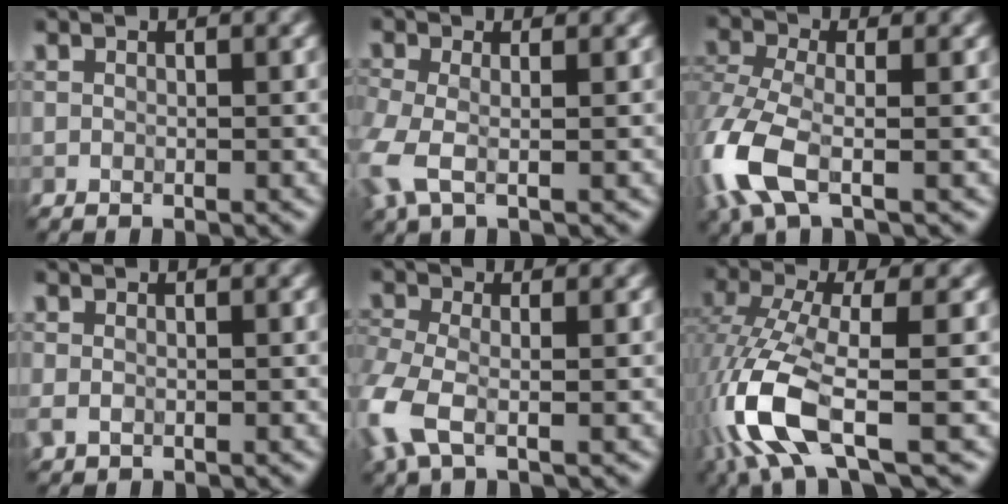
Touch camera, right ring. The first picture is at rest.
{"total": 2.7, "force": [-2.1, 0.3, 1.7], "torque": [-0.084, -0.015, -0.007]}
{"total": 6.2, "force": [-4.5, 1.4, 4.0], "torque": [-0.147, -0.024, -0.061]}
{"total": 1.2, "force": [-0.9, -0.6, -0.6], "torque": [-0.015, -0.018, 0.019]}
{"total": 4.2, "force": [-3.1, 1.1, 2.5], "torque": [-0.113, -0.023, -0.029]}
{"total": 9.4, "force": [-5.7, 1.8, 7.2], "torque": [-0.207, -0.018, -0.076]}